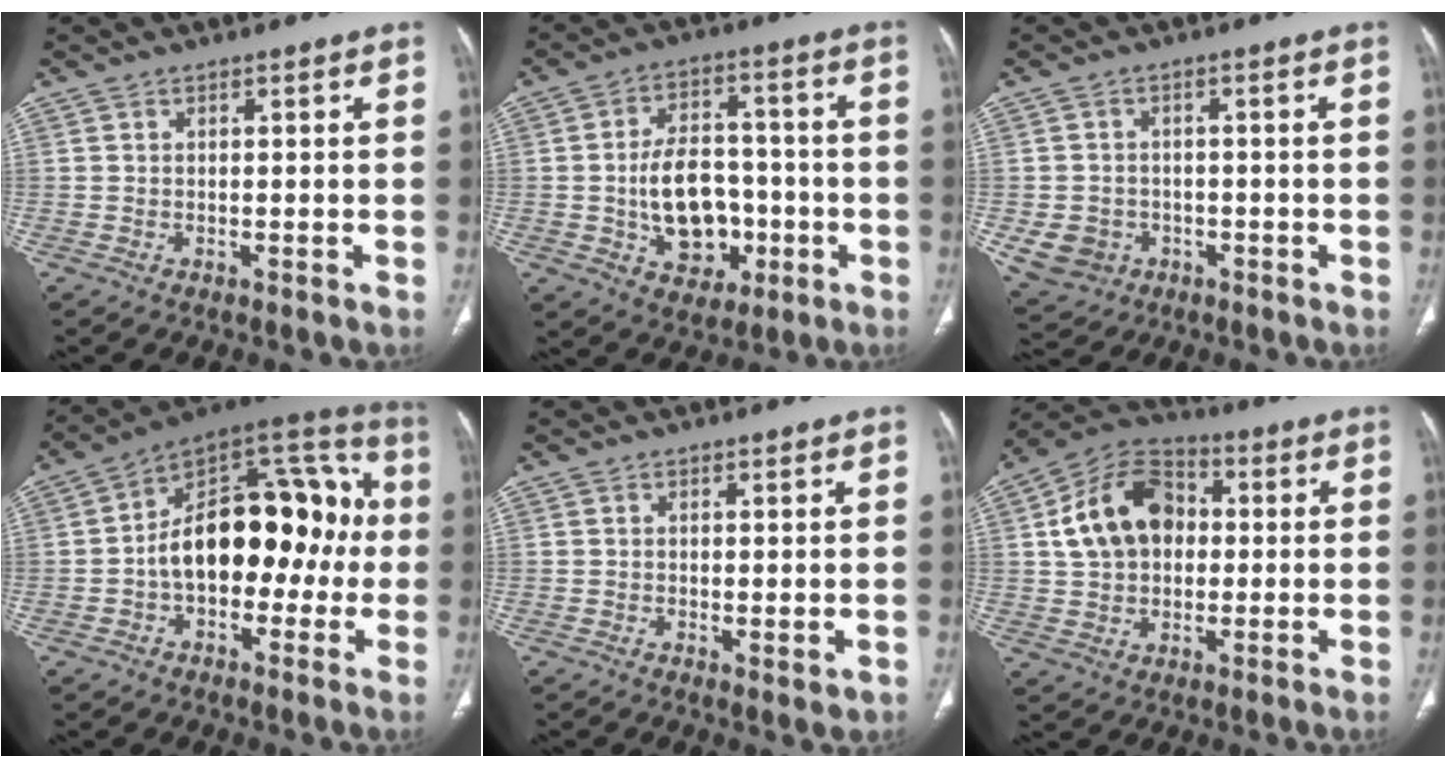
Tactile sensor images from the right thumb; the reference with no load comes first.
{"total": 13.6, "force": [-2.6, 9.5, 9.3], "torque": [-0.118, 0.029, -0.032]}
{"total": 6.7, "force": [-2.1, 5.9, 2.4], "torque": [-0.042, 0.014, -0.022]}
{"total": 22.6, "force": [-1.2, 13.4, 18.1], "torque": [-0.244, 0.060, -0.024]}
{"total": 1.9, "force": [-0.1, 0.6, 1.8], "torque": [-0.034, -0.010, 0.003]}
{"total": 15.2, "force": [2.0, 11.2, 10.1], "torque": [-0.149, 0.020, 0.027]}